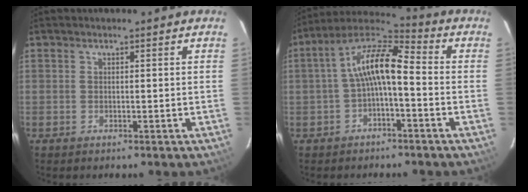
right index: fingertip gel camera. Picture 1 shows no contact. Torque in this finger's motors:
{"motor_torque": [1.25, -0.42, 0.79, 0.21]}